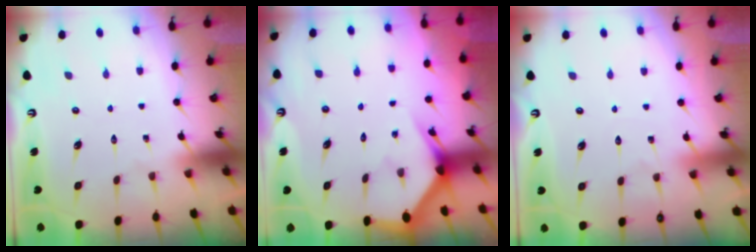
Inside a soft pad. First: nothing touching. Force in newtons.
{"total": 2.9, "press": 2.9, "slide": 0.1}
{"total": 2.9, "press": 2.9, "slide": 0.3}